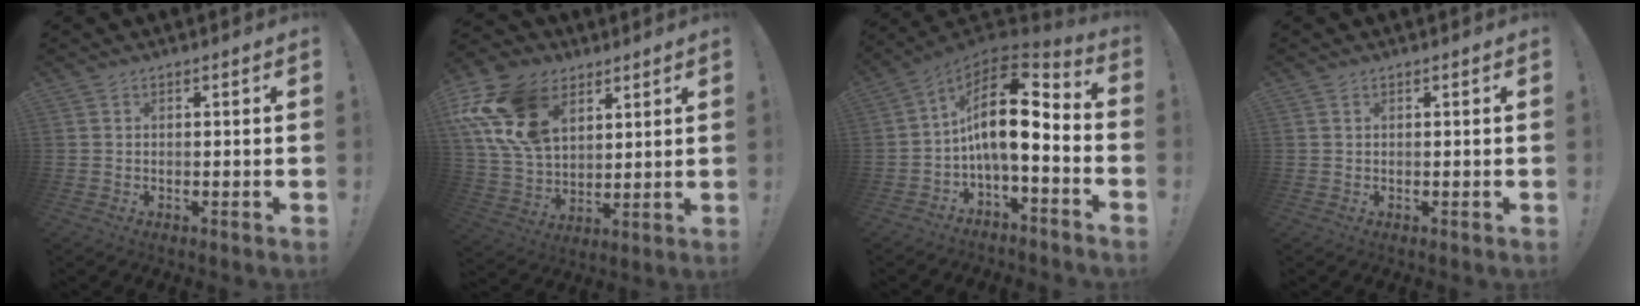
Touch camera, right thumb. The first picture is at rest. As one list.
[{"total": 20.7, "force": [9.3, 13.9, 12.2], "torque": [-0.240, -0.040, 0.178]}, {"total": 14.9, "force": [0.8, 6.7, 13.3], "torque": [-0.230, -0.009, 0.011]}, {"total": 0.0}]